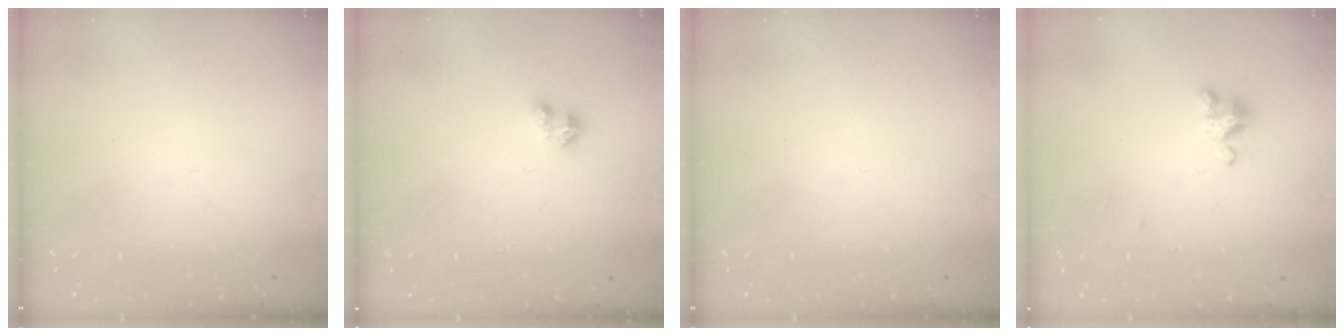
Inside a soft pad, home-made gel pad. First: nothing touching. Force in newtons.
{"total": 2.1, "press": 2.1, "slide": 0.2}
{"total": 0.0}
{"total": 2.9, "press": 2.9, "slide": 0.3}